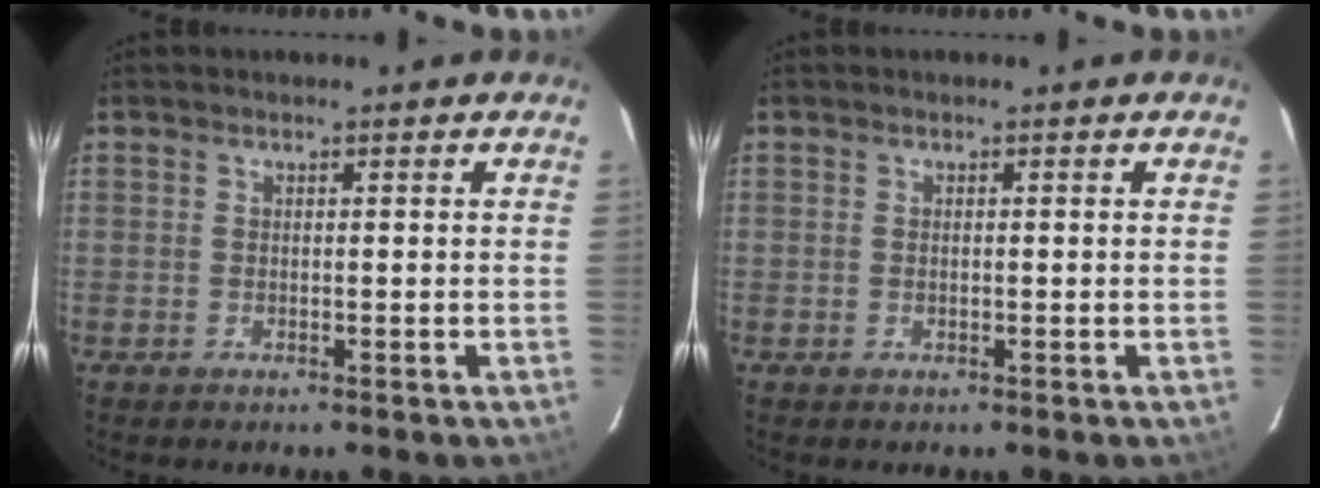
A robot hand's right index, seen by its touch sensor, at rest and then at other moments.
{"total": 0.6, "force": [0.0, 0.3, 0.5], "torque": [-0.010, 0.001, 0.000]}